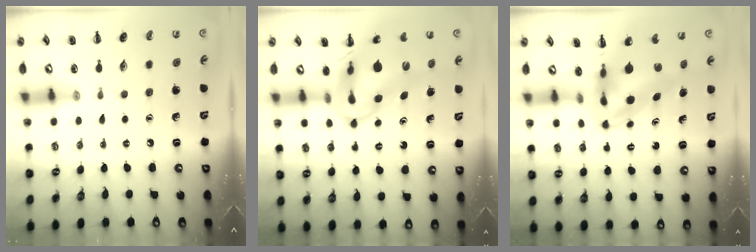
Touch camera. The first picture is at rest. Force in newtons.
{"total": 10.6, "press": 10.1, "slide": 3.2}
{"total": 6.7, "press": 6.4, "slide": 1.9}